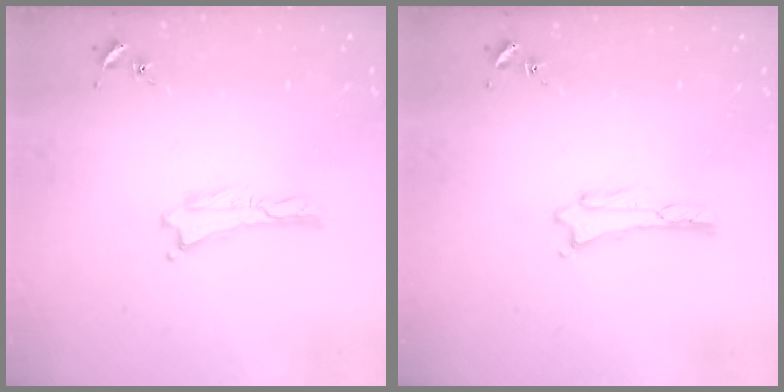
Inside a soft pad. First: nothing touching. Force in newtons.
{"total": 1.1, "press": 1.1, "slide": 0.1}